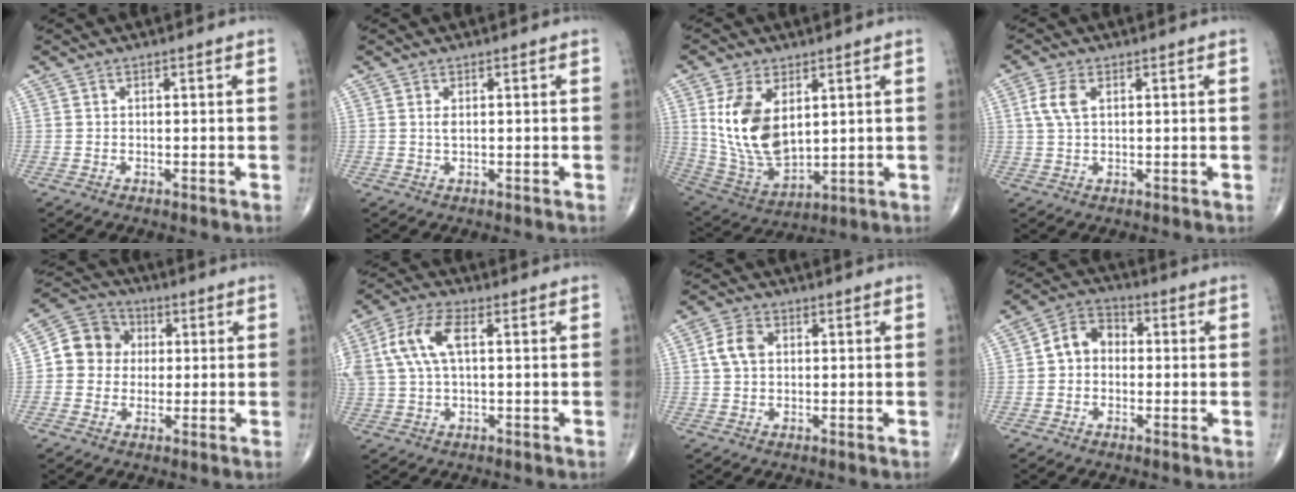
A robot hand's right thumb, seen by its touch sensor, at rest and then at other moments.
{"total": 1.2, "force": [0.2, 0.5, 1.1], "torque": [-0.023, 0.000, 0.007]}
{"total": 15.1, "force": [3.8, 8.6, 11.8], "torque": [-0.214, -0.021, 0.093]}
{"total": 4.4, "force": [1.3, 2.3, 3.5], "torque": [-0.084, 0.007, 0.025]}
{"total": 9.0, "force": [0.8, 8.1, 3.7], "torque": [-0.036, 0.018, 0.000]}
{"total": 10.2, "force": [2.2, 4.8, 8.7], "torque": [-0.198, 0.025, 0.042]}
{"total": 4.7, "force": [0.8, 3.3, 3.2], "torque": [-0.064, 0.007, 0.012]}
{"total": 6.9, "force": [-0.1, 5.5, 4.2], "torque": [-0.050, 0.026, -0.016]}